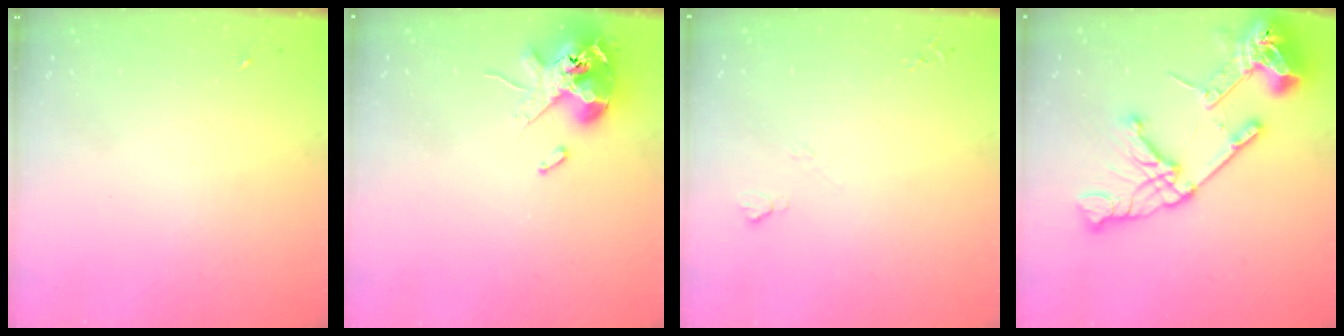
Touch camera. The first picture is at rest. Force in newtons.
{"total": 12.7, "press": 12.5, "slide": 2.2}
{"total": 4.0, "press": 4.0, "slide": 0.6}
{"total": 24.0, "press": 23.9, "slide": 2.5}